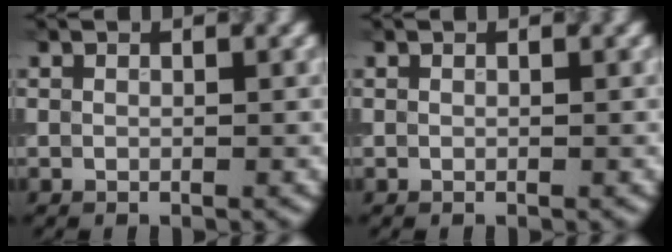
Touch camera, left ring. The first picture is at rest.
{"total": 0.0}